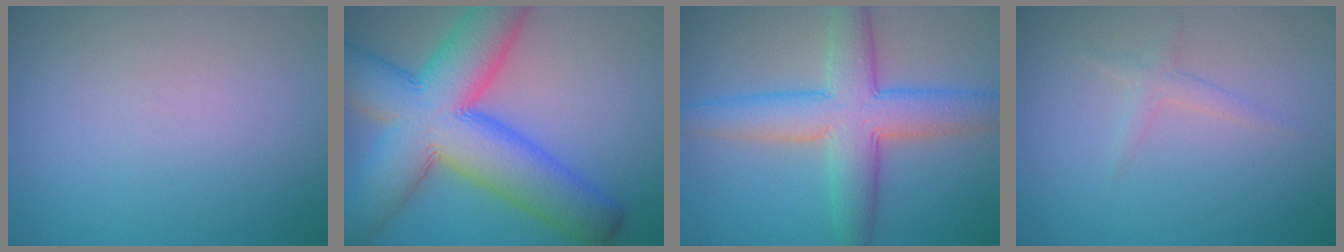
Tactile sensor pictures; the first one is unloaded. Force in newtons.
{"total": 13.6, "press": 13.6, "slide": 0.6}
{"total": 7.3, "press": 7.3, "slide": 0.2}
{"total": 1.2, "press": 1.2, "slide": 0.1}